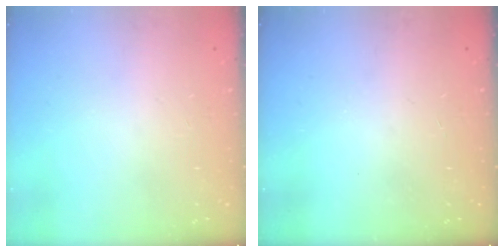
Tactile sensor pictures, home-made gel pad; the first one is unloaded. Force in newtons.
{"total": 0.0}